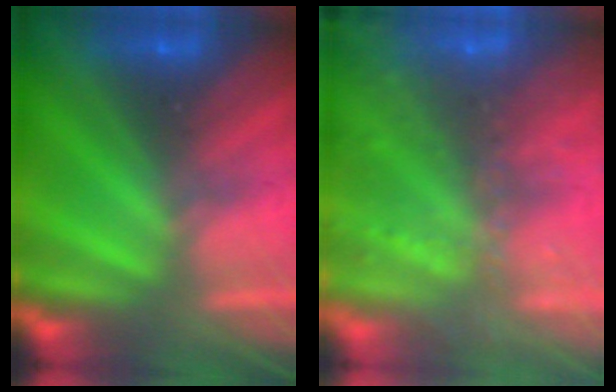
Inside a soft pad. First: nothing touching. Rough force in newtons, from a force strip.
{"total": 6.0}